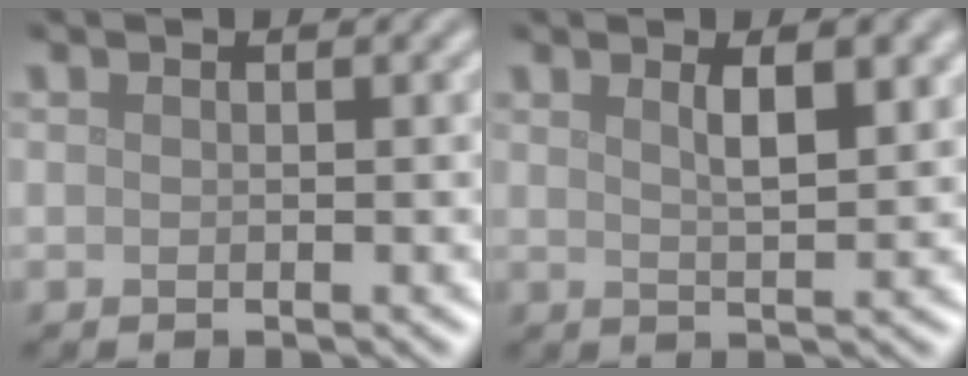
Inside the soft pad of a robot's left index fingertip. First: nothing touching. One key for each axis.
{"total": 3.6, "fx": 1.6, "fy": 1.1, "fz": 3.0, "tx": -0.040, "ty": 0.005, "tz": 0.027}